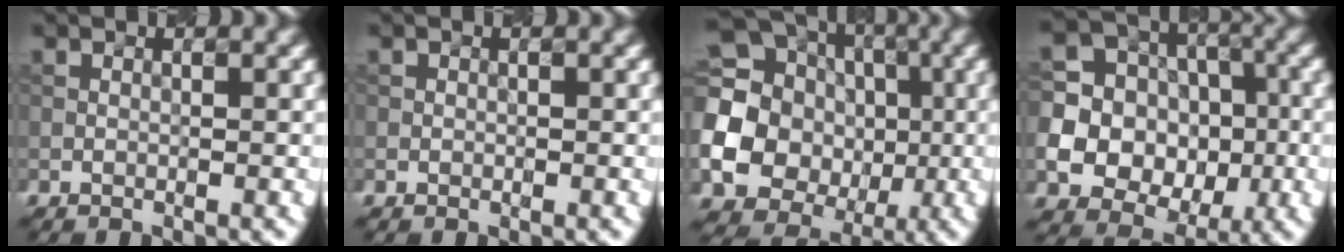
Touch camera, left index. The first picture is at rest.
{"total": 0.0}
{"total": 20.1, "force": [-0.8, 19.1, 6.2], "torque": [-0.190, 0.002, -0.055]}
{"total": 14.9, "force": [-2.1, 13.8, 5.1], "torque": [-0.159, -0.001, -0.046]}